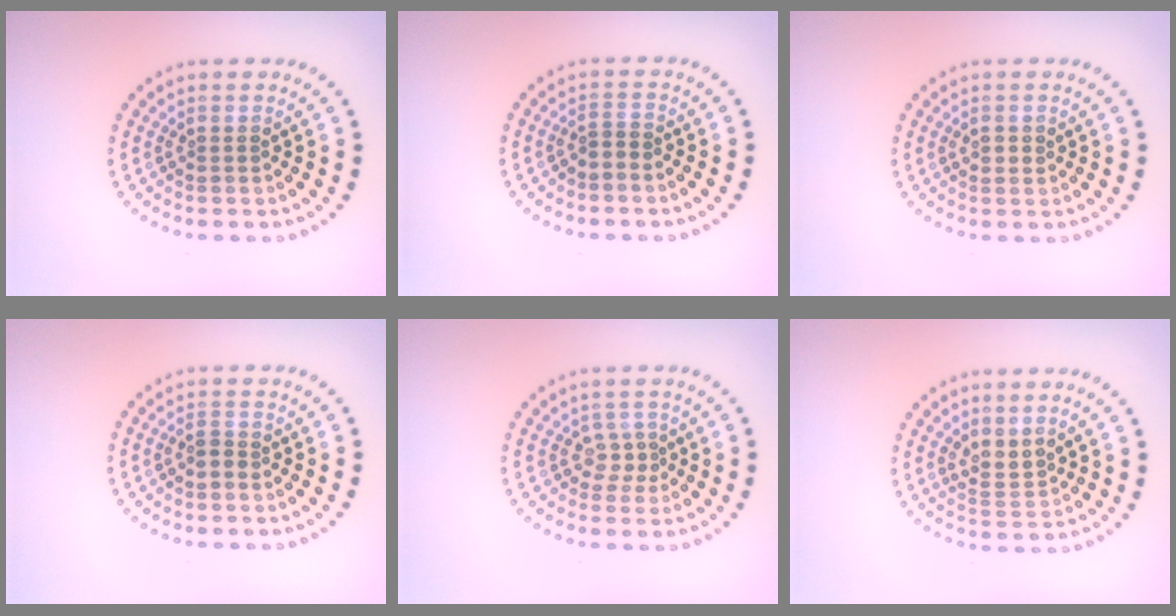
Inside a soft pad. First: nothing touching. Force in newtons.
{"total": 0.9, "press": 0.7, "slide": 0.7}
{"total": 1.0, "press": 1.0, "slide": 0.3}
{"total": 1.1, "press": 0.9, "slide": 0.7}
{"total": 1.5, "press": 1.1, "slide": 1.0}
{"total": 2.0, "press": 1.6, "slide": 1.2}